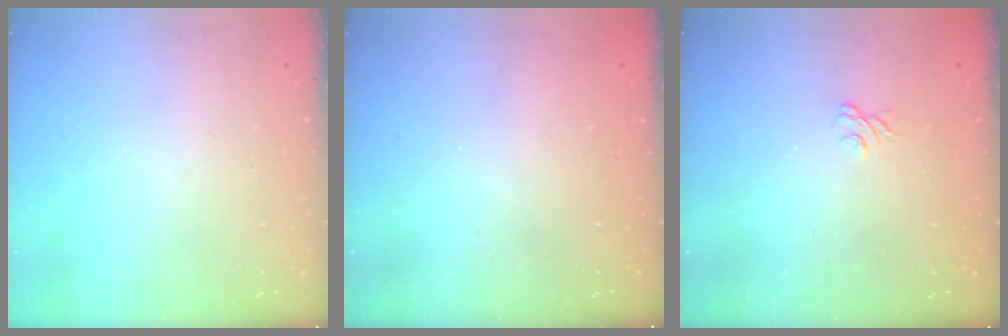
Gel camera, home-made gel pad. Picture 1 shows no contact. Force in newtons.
{"total": 2.4, "press": 2.2, "slide": 0.8}
{"total": 1.8, "press": 1.4, "slide": 1.1}